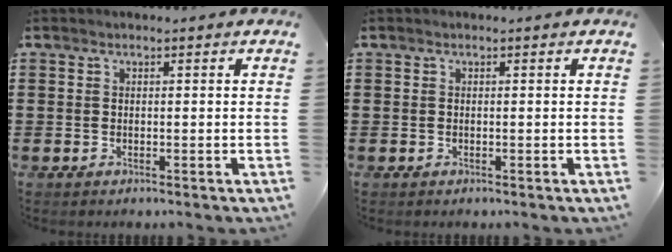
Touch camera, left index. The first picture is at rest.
{"total": 0.0}